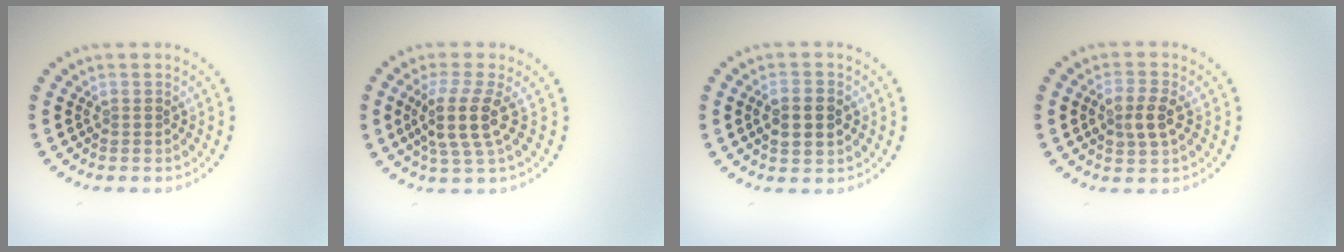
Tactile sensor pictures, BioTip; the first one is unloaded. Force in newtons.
{"total": 4.0, "press": 3.1, "slide": 2.5}
{"total": 2.9, "press": 2.9, "slide": 0.1}
{"total": 2.7, "press": 2.7, "slide": 0.4}